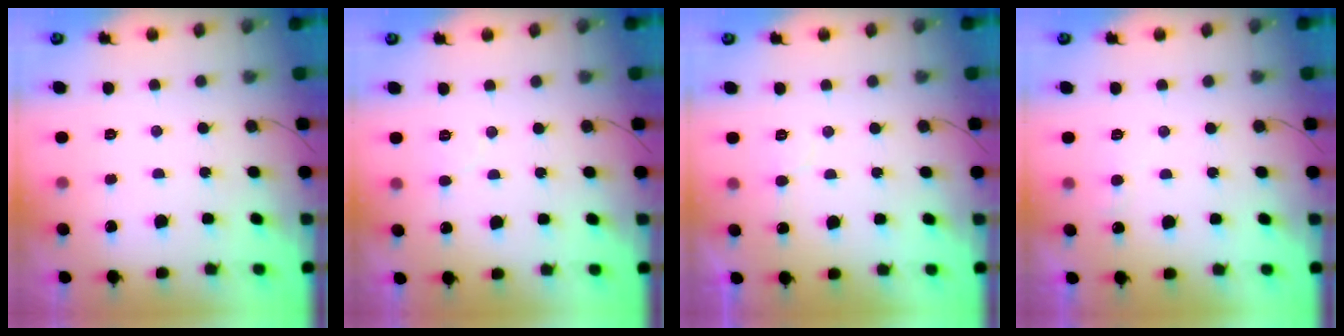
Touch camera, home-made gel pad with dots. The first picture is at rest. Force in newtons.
{"total": 3.6, "press": 3.6, "slide": 0.4}
{"total": 5.5, "press": 5.5, "slide": 0.3}
{"total": 6.3, "press": 6.3, "slide": 0.5}